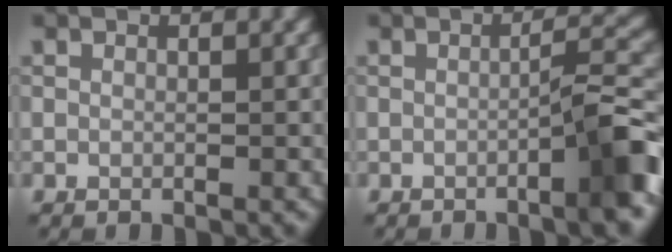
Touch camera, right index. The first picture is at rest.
{"total": 5.0, "force": [-2.1, 0.6, 4.5], "torque": [-0.055, 0.018, -0.040]}